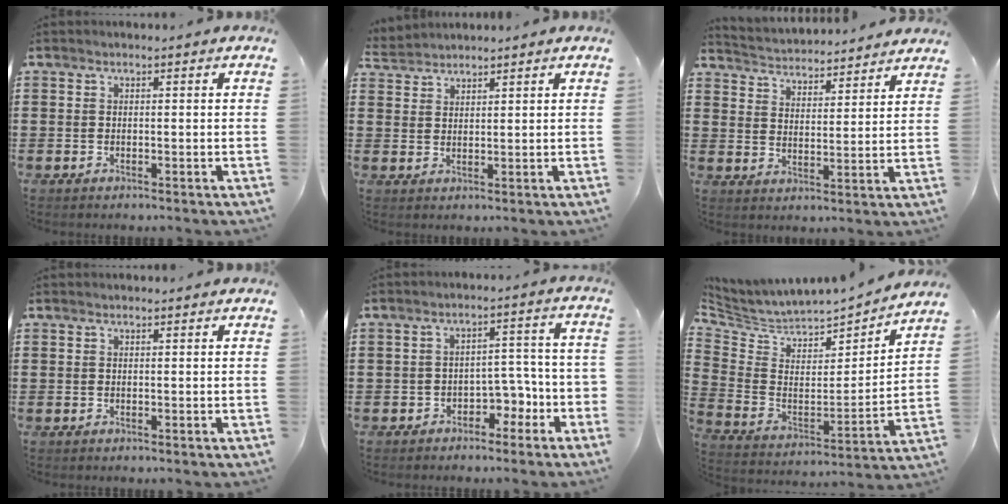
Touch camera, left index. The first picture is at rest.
{"total": 2.5, "force": [2.4, 0.4, -0.3], "torque": [-0.003, -0.001, 0.048]}
{"total": 3.4, "force": [3.3, -0.1, -0.6], "torque": [-0.010, -0.030, 0.052]}
{"total": 0.0}
{"total": 4.6, "force": [-3.2, 2.7, 2.0], "torque": [-0.041, 0.012, -0.065]}
{"total": 4.1, "force": [3.9, 1.2, 0.2], "torque": [-0.037, -0.049, 0.061]}